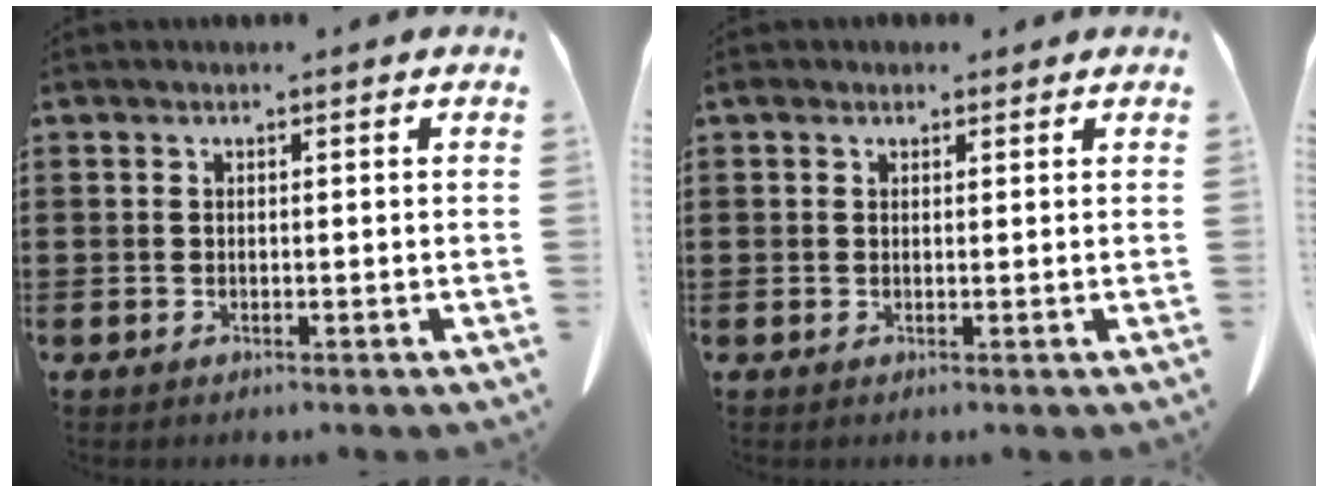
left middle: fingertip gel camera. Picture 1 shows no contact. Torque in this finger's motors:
{"motor_torque": [-0.05, 0.11, 0.08, 0.02]}